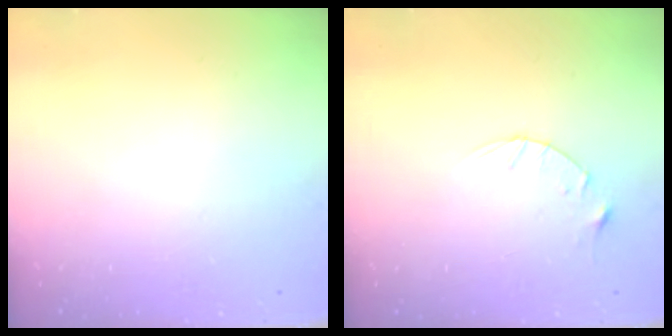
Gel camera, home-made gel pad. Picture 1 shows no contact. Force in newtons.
{"total": 4.5, "press": 4.5, "slide": 0.3}